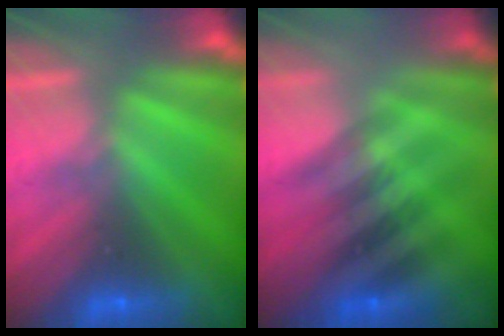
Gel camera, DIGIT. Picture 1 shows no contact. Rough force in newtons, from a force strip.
{"total": 2.3}